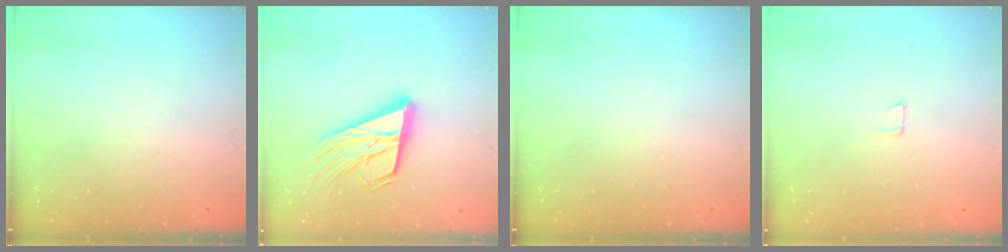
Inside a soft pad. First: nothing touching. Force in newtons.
{"total": 20.4, "press": 19.9, "slide": 4.5}
{"total": 0.0}
{"total": 4.0, "press": 4.0, "slide": 0.3}